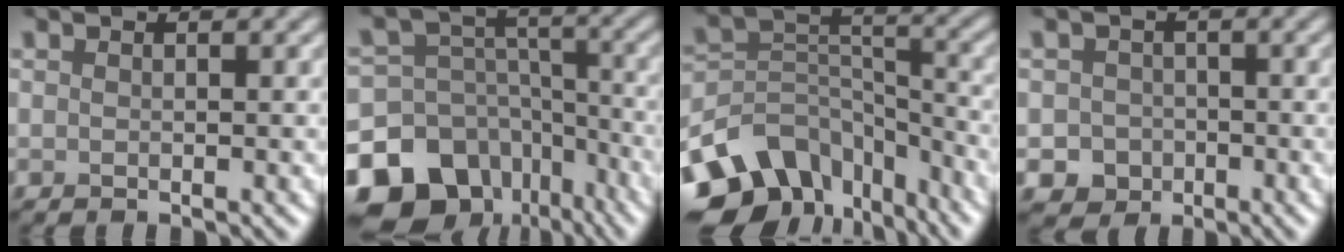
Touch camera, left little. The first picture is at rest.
{"total": 16.4, "force": [-10.2, 11.8, 5.3], "torque": [-0.122, -0.039, -0.155]}
{"total": 11.2, "force": [-7.7, 6.8, 4.4], "torque": [-0.090, 0.002, -0.137]}
{"total": 2.9, "force": [-1.0, 2.7, 0.6], "torque": [0.000, -0.001, -0.020]}